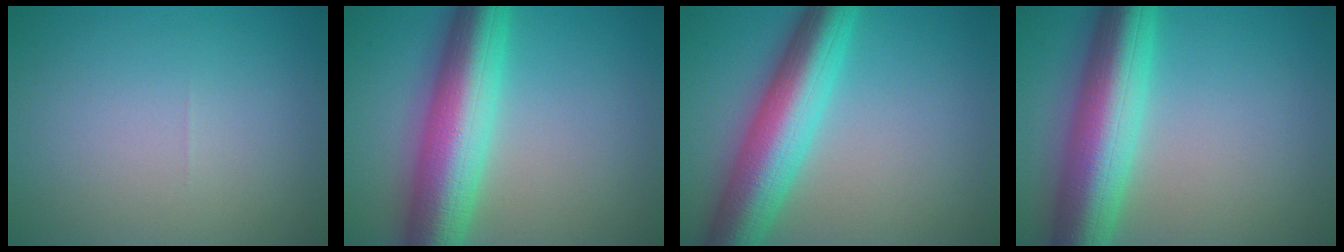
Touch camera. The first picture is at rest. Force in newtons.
{"total": 10.5, "press": 10.5, "slide": 0.1}
{"total": 9.2, "press": 9.2, "slide": 0.3}
{"total": 10.1, "press": 10.1, "slide": 0.3}